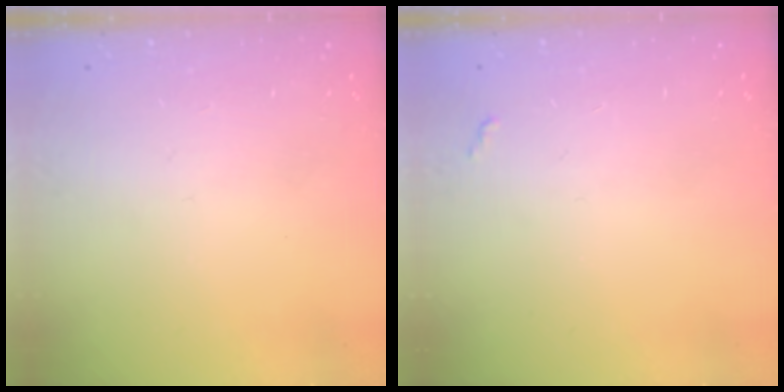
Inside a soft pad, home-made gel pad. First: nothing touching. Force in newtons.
{"total": 2.8, "press": 2.8, "slide": 0.4}